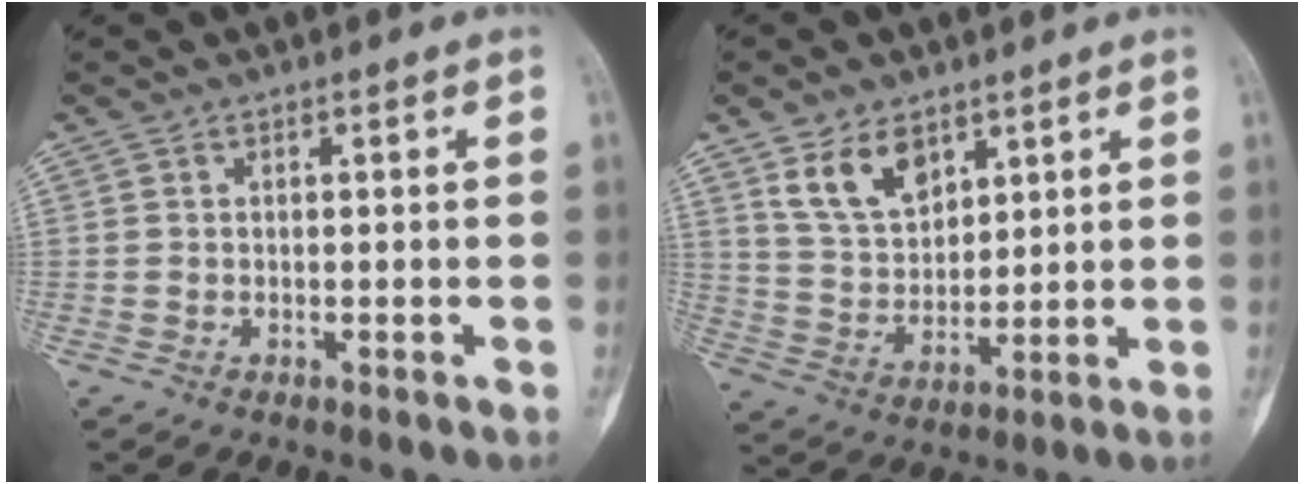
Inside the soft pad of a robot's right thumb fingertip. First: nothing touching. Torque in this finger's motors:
{"motor_torque": [-0.33, 1.02, 0.27, 0.00, 0.30]}